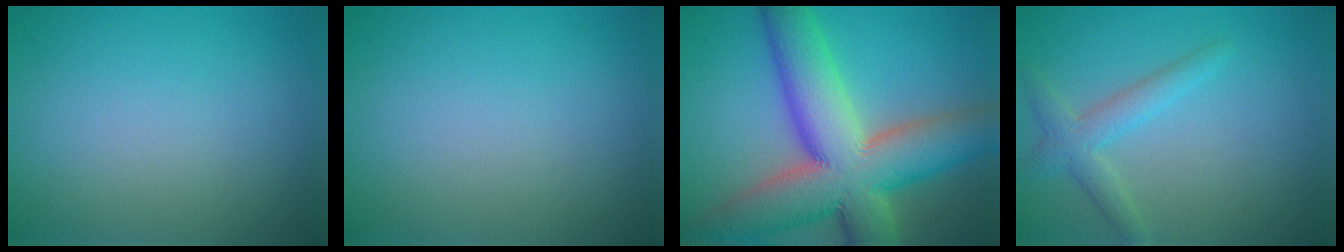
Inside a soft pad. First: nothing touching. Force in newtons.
{"total": 0.0}
{"total": 13.9, "press": 13.9, "slide": 1.0}
{"total": 2.7, "press": 2.7, "slide": 0.1}